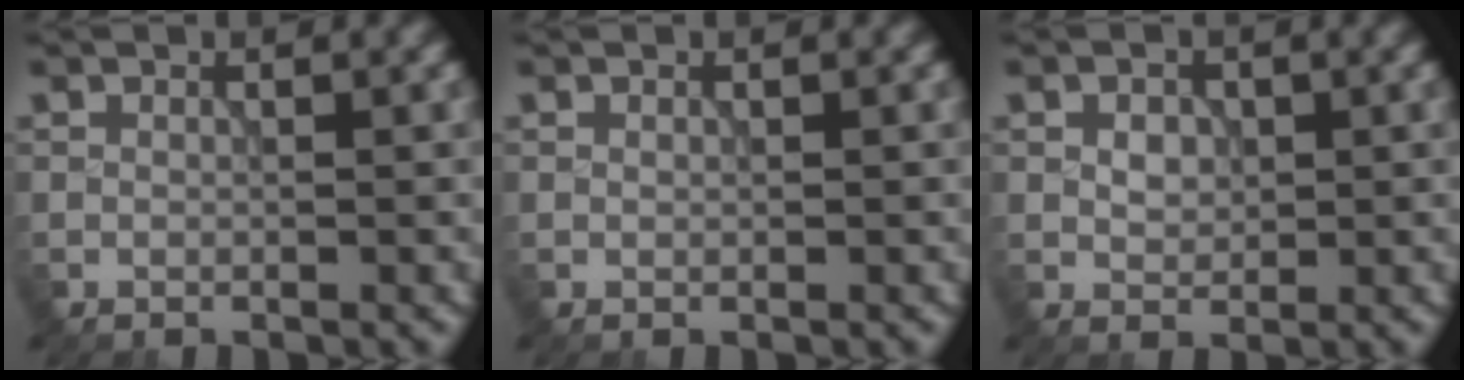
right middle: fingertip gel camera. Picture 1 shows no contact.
{"total": 0.0}
{"total": 1.7, "force": [0.3, 1.3, 1.1], "torque": [-0.020, 0.000, 0.004]}